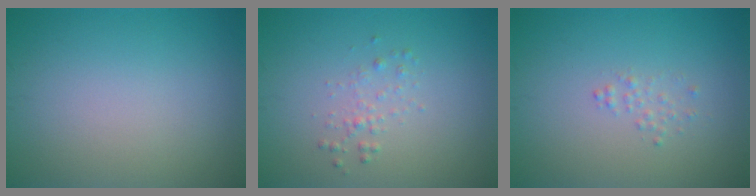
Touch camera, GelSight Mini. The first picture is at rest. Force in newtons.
{"total": 1.1, "press": 1.1, "slide": 0.0}
{"total": 0.9, "press": 0.9, "slide": 0.0}